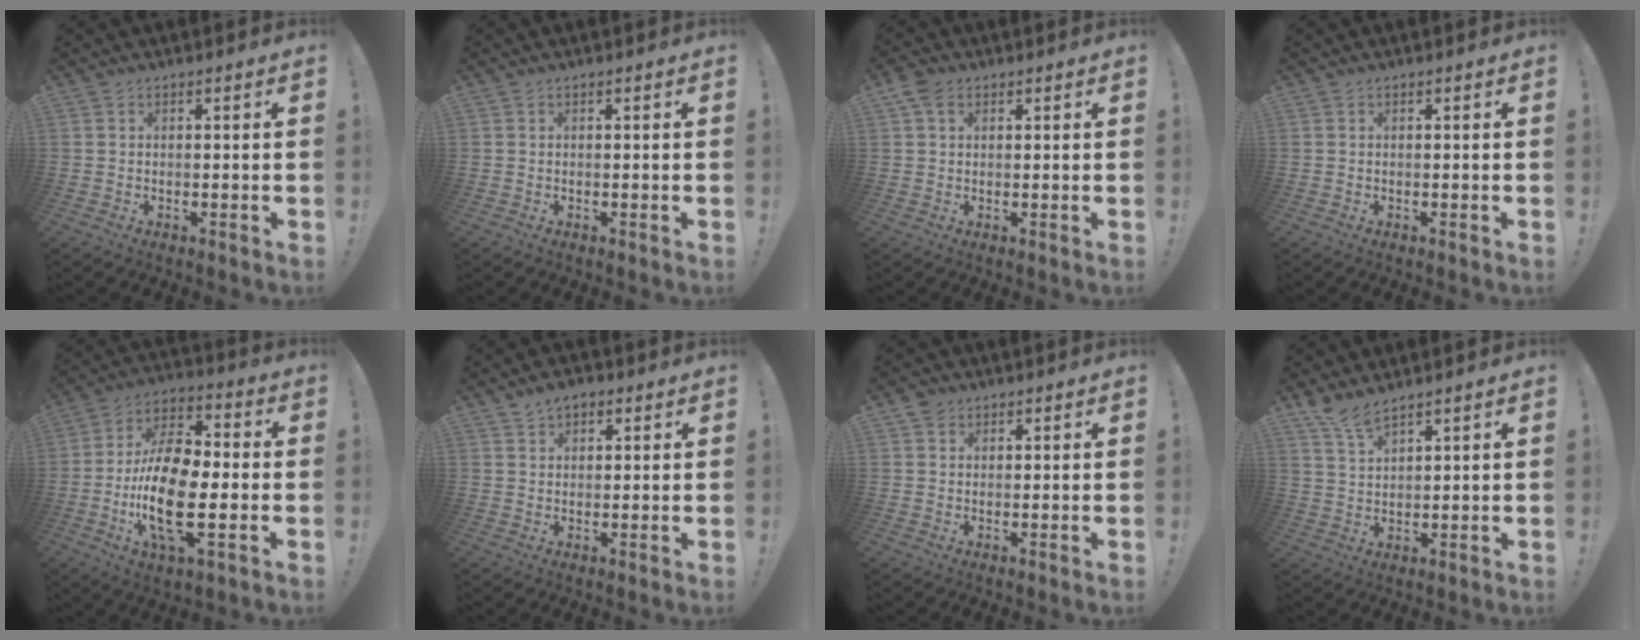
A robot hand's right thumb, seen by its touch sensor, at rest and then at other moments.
{"total": 0.0}
{"total": 4.1, "force": [2.0, 2.8, 2.3], "torque": [-0.037, -0.004, 0.037]}
{"total": 0.0}
{"total": 20.2, "force": [-4.4, 9.6, 17.2], "torque": [-0.339, 0.010, -0.076]}
{"total": 3.4, "force": [2.0, 2.4, 1.4], "torque": [-0.020, -0.005, 0.037]}
{"total": 2.3, "force": [1.4, 1.8, 0.3], "torque": [-0.007, -0.001, 0.026]}
{"total": 5.6, "force": [4.8, 0.8, 2.8], "torque": [-0.059, -0.030, 0.089]}